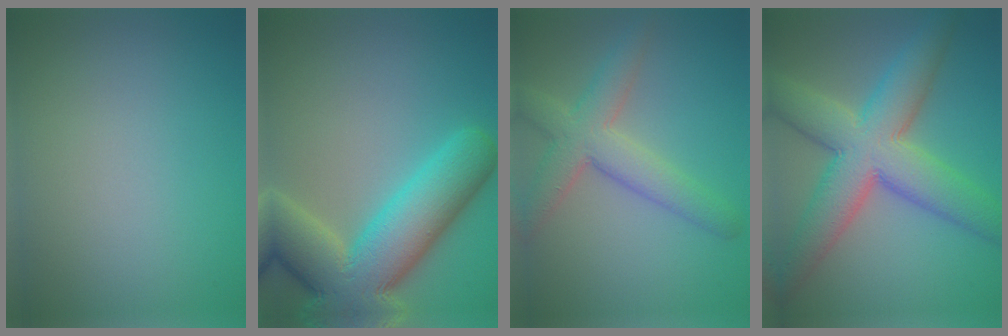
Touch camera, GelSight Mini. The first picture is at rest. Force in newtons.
{"total": 12.0, "press": 12.0, "slide": 0.9}
{"total": 5.3, "press": 5.3, "slide": 0.2}
{"total": 10.0, "press": 10.0, "slide": 0.6}